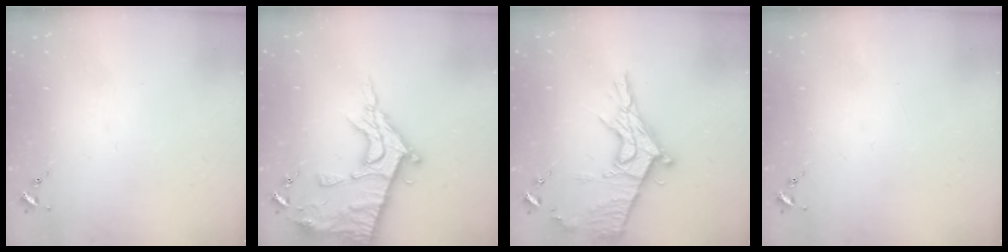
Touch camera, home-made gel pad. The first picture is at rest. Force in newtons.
{"total": 16.7, "press": 16.7, "slide": 1.6}
{"total": 16.9, "press": 16.8, "slide": 1.4}
{"total": 0.0}